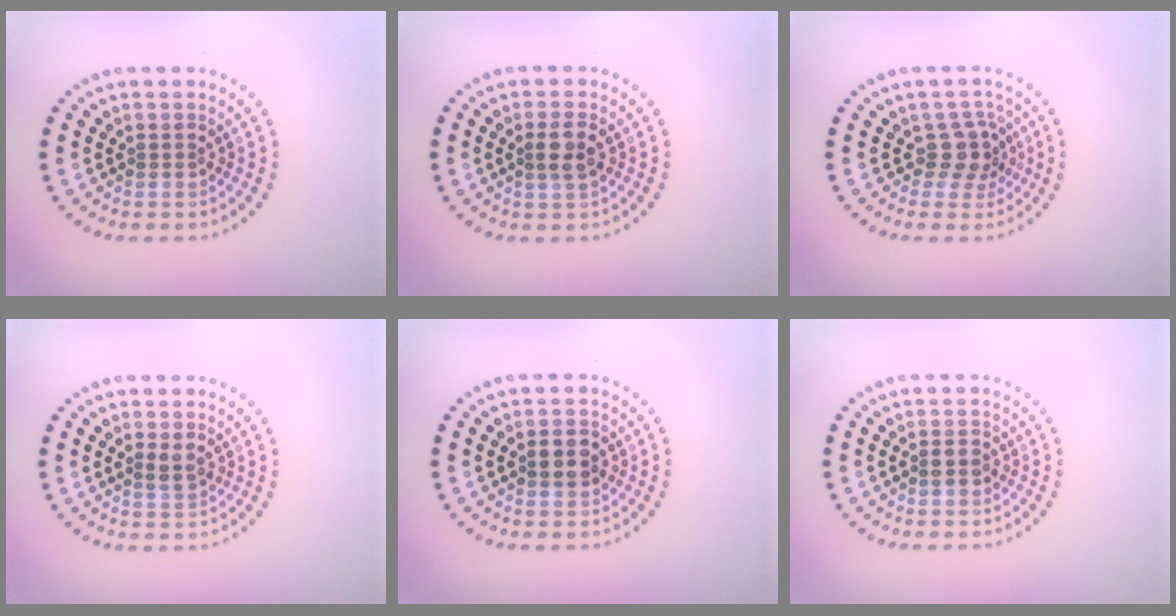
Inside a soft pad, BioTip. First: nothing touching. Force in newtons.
{"total": 2.0, "press": 1.9, "slide": 0.7}
{"total": 2.6, "press": 2.0, "slide": 1.7}
{"total": 1.4, "press": 1.3, "slide": 0.5}
{"total": 2.7, "press": 2.7, "slide": 0.1}
{"total": 1.2, "press": 1.2, "slide": 0.2}